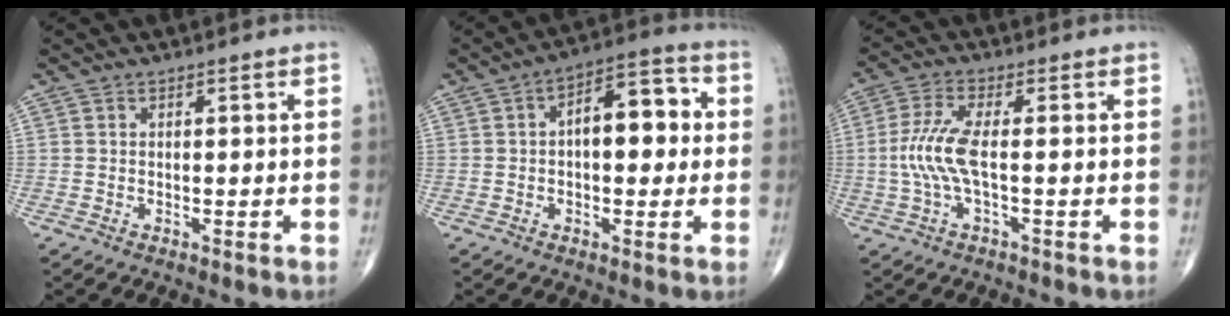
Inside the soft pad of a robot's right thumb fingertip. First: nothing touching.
{"total": 11.1, "force": [1.0, 5.7, 9.5], "torque": [-0.106, 0.029, 0.006]}
{"total": 7.3, "force": [-0.7, 1.8, 7.0], "torque": [-0.179, 0.012, -0.019]}